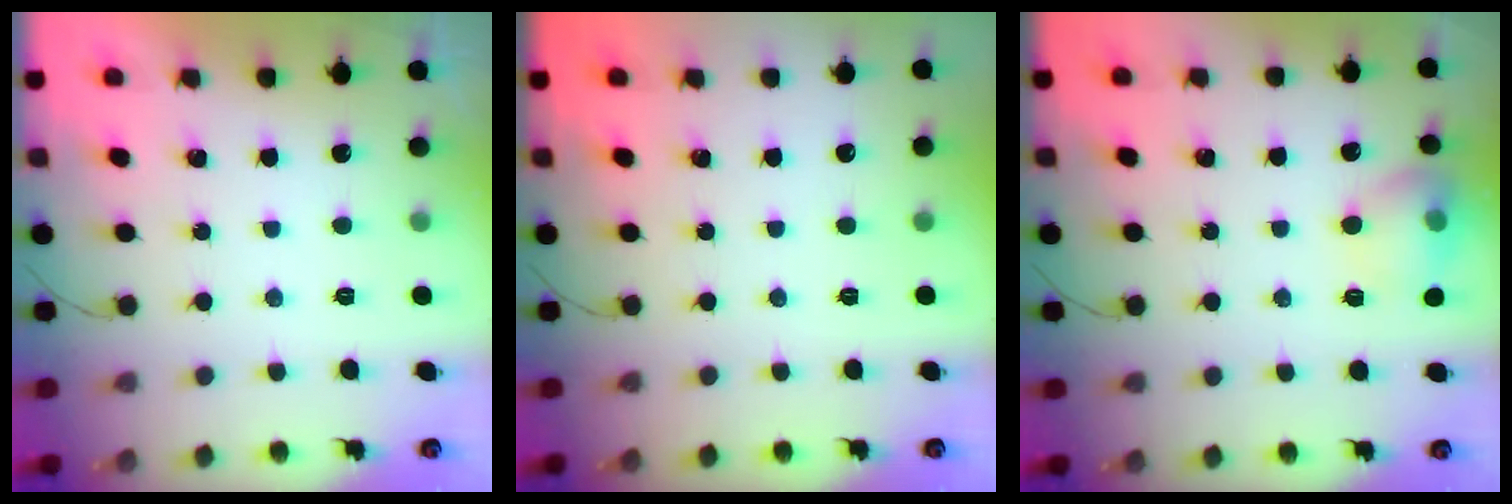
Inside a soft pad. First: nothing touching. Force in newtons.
{"total": 0.0}
{"total": 11.6, "press": 11.5, "slide": 1.6}